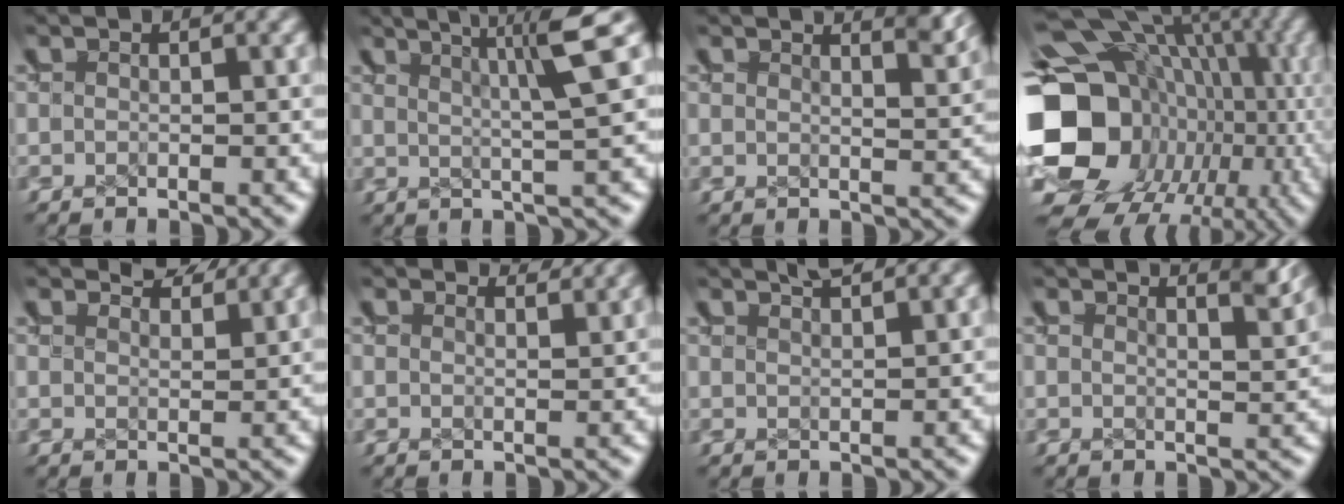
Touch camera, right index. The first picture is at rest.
{"total": 5.8, "force": [4.0, -0.2, 4.3], "torque": [-0.031, 0.020, 0.059]}
{"total": 2.9, "force": [2.6, 0.1, 1.4], "torque": [-0.020, -0.005, 0.042]}
{"total": 18.6, "force": [-2.0, 15.1, 10.8], "torque": [-0.185, -0.050, -0.021]}
{"total": 2.6, "force": [2.5, -0.4, 0.2], "torque": [0.002, 0.002, 0.044]}
{"total": 2.2, "force": [2.2, -0.5, -0.1], "torque": [-0.002, -0.003, 0.038]}
{"total": 2.0, "force": [1.7, -0.9, -0.1], "torque": [0.005, 0.004, 0.033]}
{"total": 2.9, "force": [2.6, -0.2, 1.2], "torque": [-0.018, -0.004, 0.043]}